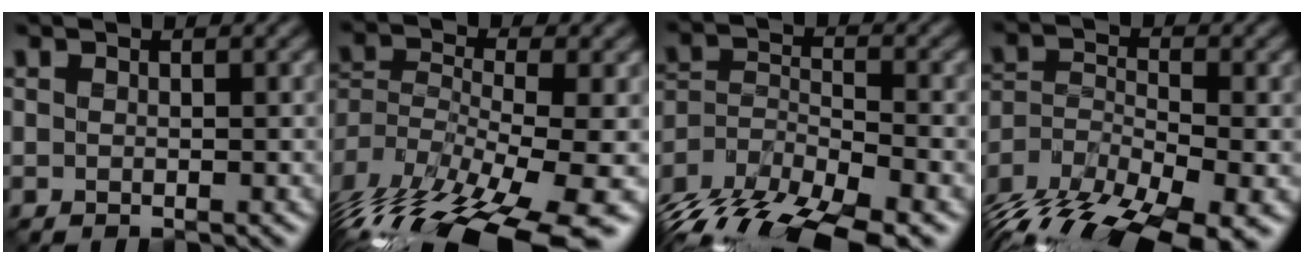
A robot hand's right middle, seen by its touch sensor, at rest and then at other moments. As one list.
[{"total": 16.8, "force": [-11.4, 5.7, 10.9], "torque": [-0.226, -0.034, -0.170]}, {"total": 13.4, "force": [-10.3, 4.9, 6.9], "torque": [-0.132, -0.020, -0.167]}, {"total": 14.8, "force": [-11.0, 5.5, 8.2], "torque": [-0.160, -0.019, -0.166]}]